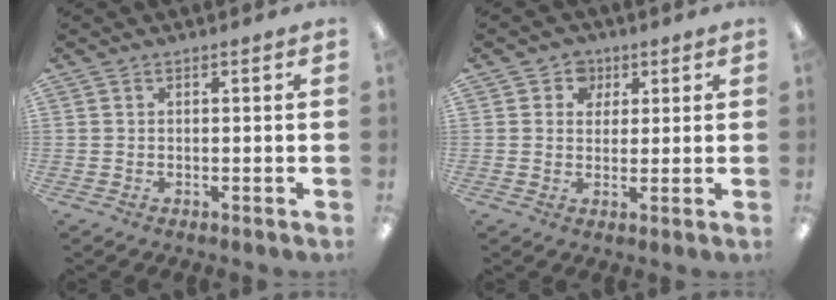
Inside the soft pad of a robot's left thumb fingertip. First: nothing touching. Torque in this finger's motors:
{"motor_torque": [-0.24, -0.16, -0.40, 0.22, -0.02]}